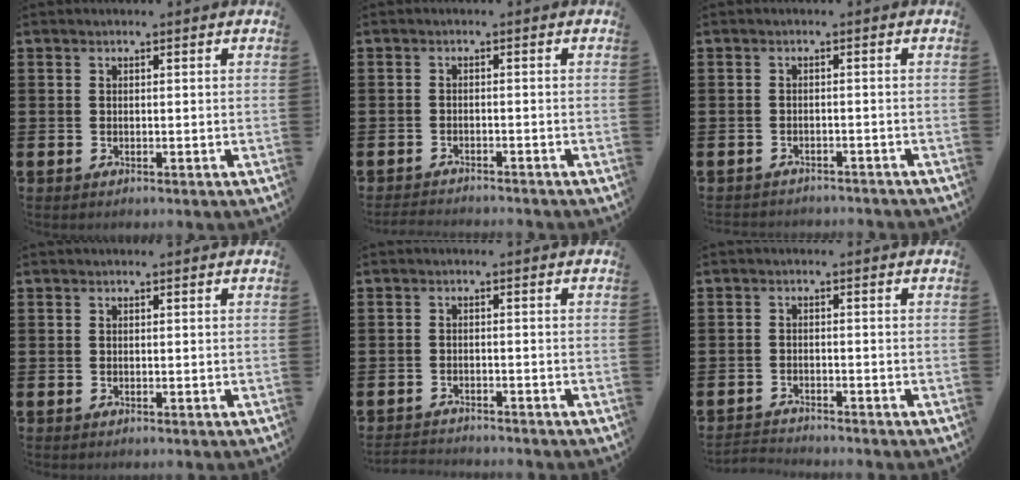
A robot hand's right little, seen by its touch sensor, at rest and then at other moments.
{"total": 1.4, "force": [-1.4, -0.1, 0.0], "torque": [-0.002, 0.003, -0.029]}
{"total": 1.2, "force": [-1.2, 0.0, -0.1], "torque": [-0.001, 0.003, -0.026]}
{"total": 0.0}
{"total": 1.7, "force": [-1.7, -0.1, -0.1], "torque": [-0.003, 0.002, -0.036]}
{"total": 1.5, "force": [-1.5, -0.1, -0.2], "torque": [-0.002, 0.003, -0.032]}